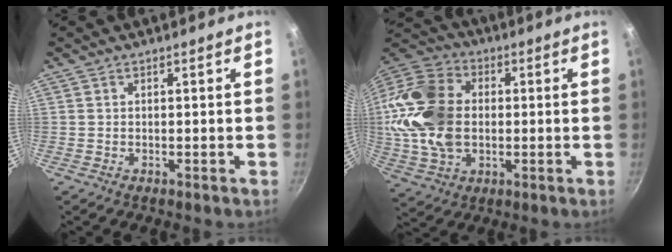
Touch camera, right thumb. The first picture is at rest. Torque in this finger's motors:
{"motor_torque": [2.50, 2.51, 0.22, 0.03, 0.23]}